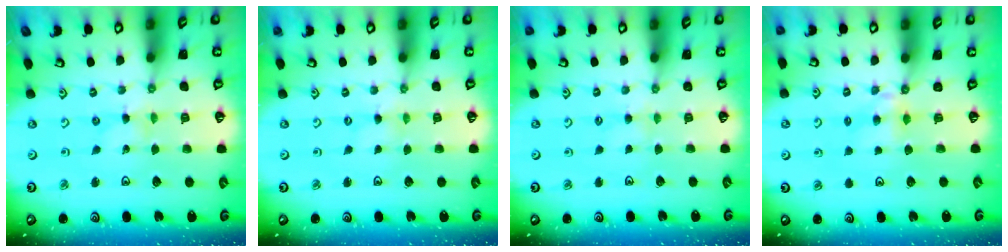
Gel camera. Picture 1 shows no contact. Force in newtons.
{"total": 0.0}
{"total": 1.9, "press": 1.9, "slide": 0.3}
{"total": 4.9, "press": 4.8, "slide": 0.8}